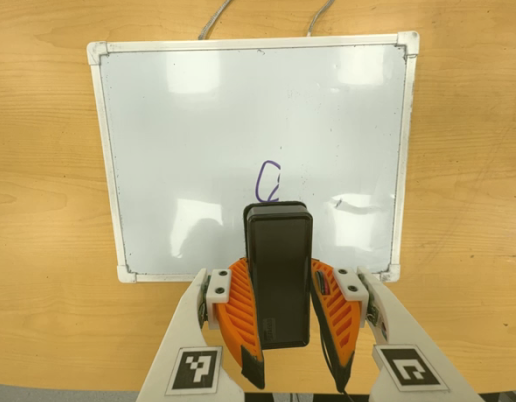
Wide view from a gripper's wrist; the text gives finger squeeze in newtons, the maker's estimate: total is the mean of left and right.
{"total": 6.5, "left": 5.9, "right": 7.1}